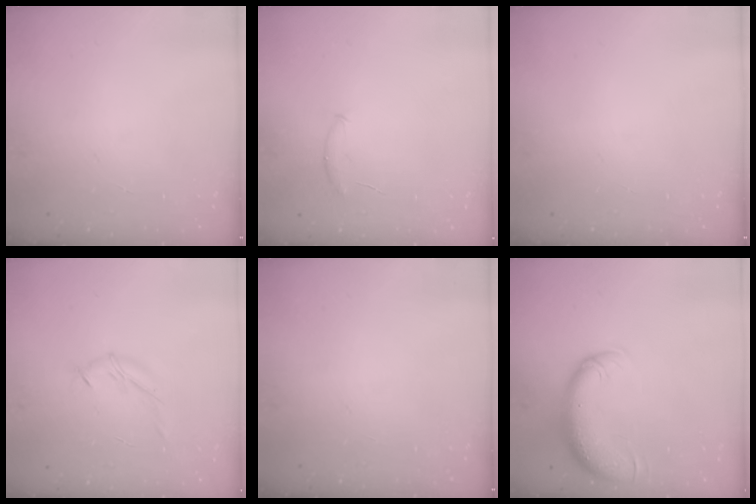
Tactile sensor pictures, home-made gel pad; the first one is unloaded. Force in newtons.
{"total": 5.8, "press": 5.7, "slide": 1.2}
{"total": 0.0}
{"total": 6.7, "press": 6.6, "slide": 1.2}
{"total": 0.0}
{"total": 11.2, "press": 10.8, "slide": 2.9}